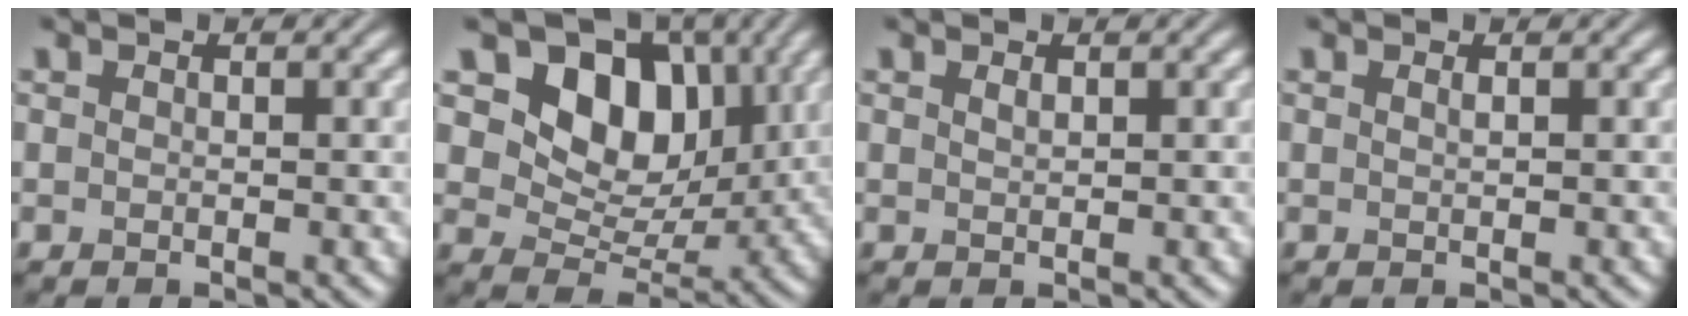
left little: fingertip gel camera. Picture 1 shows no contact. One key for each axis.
{"total": 8.6, "fx": 3.0, "fy": 6.3, "fz": 5.0, "tx": -0.077, "ty": -0.012, "tz": 0.040}
{"total": 0.6, "fx": 0.4, "fy": 0.2, "fz": 0.4, "tx": -0.009, "ty": 0.000, "tz": 0.009}
{"total": 0.5, "fx": 0.3, "fy": 0.1, "fz": 0.4, "tx": -0.006, "ty": 0.002, "tz": 0.004}